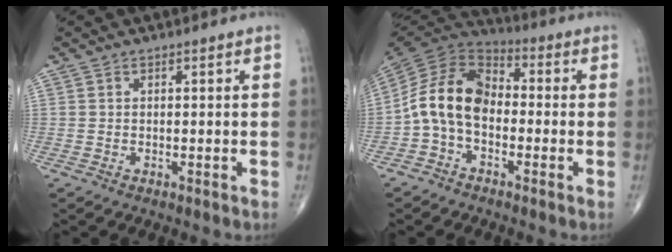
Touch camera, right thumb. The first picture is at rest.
{"total": 12.1, "force": [-2.2, 8.2, 8.6], "torque": [-0.149, 0.045, -0.057]}